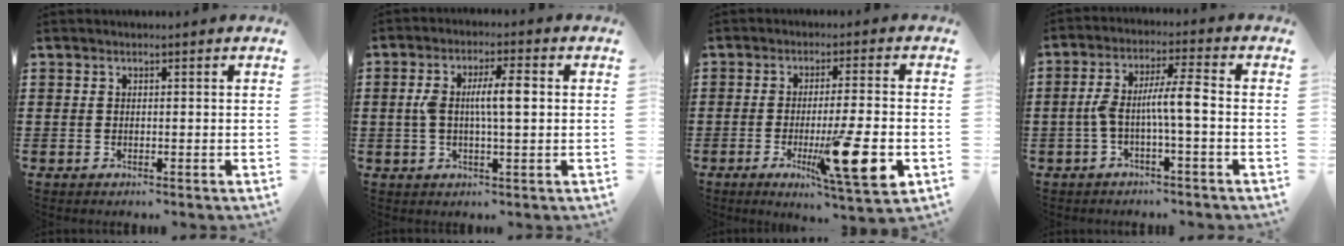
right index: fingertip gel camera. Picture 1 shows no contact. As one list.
[{"total": 6.4, "force": [0.5, 1.8, 6.1], "torque": [-0.122, 0.004, 0.004]}, {"total": 12.3, "force": [-3.6, 1.4, 11.7], "torque": [-0.184, -0.015, -0.059]}, {"total": 6.3, "force": [-1.1, 1.0, 6.2], "torque": [-0.128, 0.001, -0.030]}]